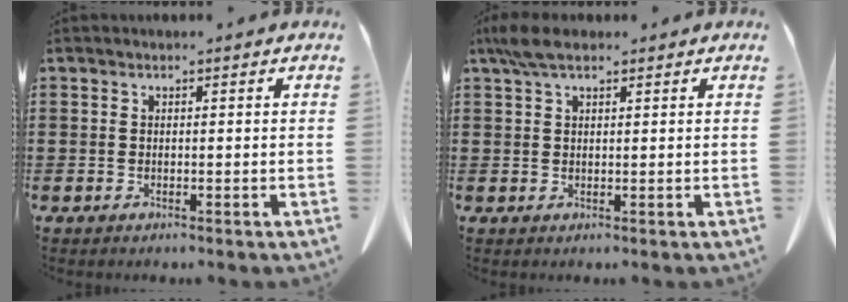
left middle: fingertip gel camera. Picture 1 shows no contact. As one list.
[{"total": 3.9, "force": [2.4, 1.2, 2.8], "torque": [-0.061, 0.005, 0.045]}]